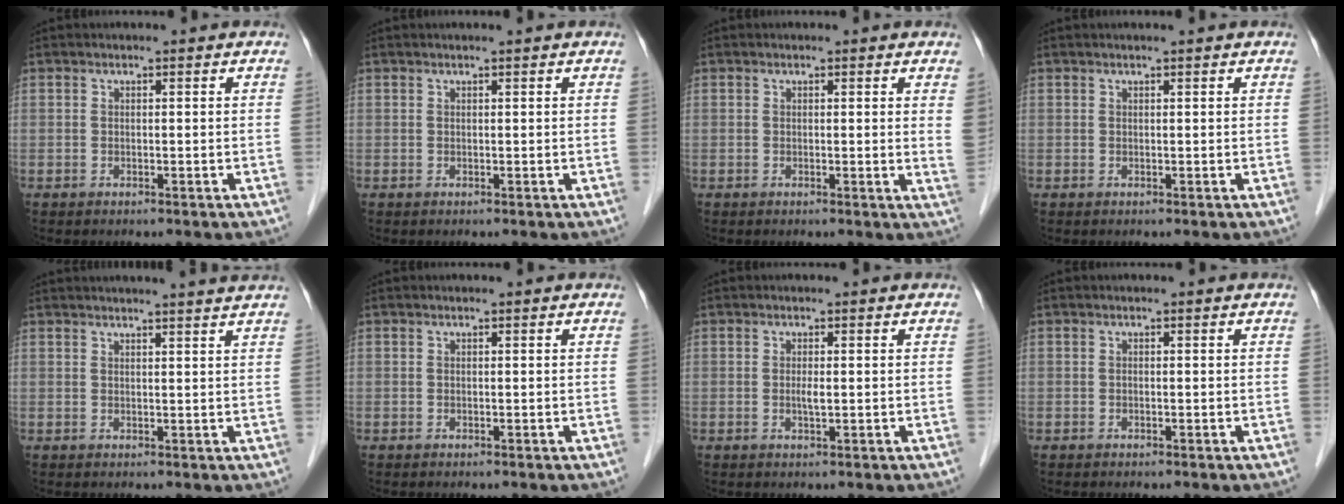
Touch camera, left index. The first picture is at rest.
{"total": 1.2, "force": [1.0, 0.0, 0.6], "torque": [-0.006, 0.014, 0.019]}
{"total": 2.4, "force": [1.5, 0.2, 1.9], "torque": [-0.026, -0.005, 0.003]}
{"total": 1.4, "force": [1.2, 0.0, 0.8], "torque": [-0.008, 0.015, 0.020]}
{"total": 9.1, "force": [8.4, -0.7, 3.4], "torque": [-0.045, 0.015, 0.088]}
{"total": 0.0}
{"total": 1.2, "force": [0.0, 0.1, 1.1], "torque": [-0.026, -0.002, 0.001]}
{"total": 0.0}